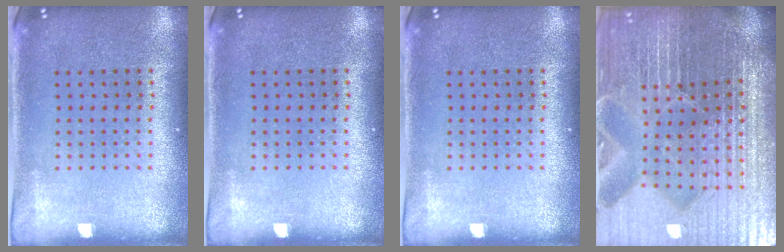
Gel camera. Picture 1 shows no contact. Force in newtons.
{"total": 0.0}
{"total": 0.0}
{"total": 7.2, "press": 6.3, "slide": 3.5}